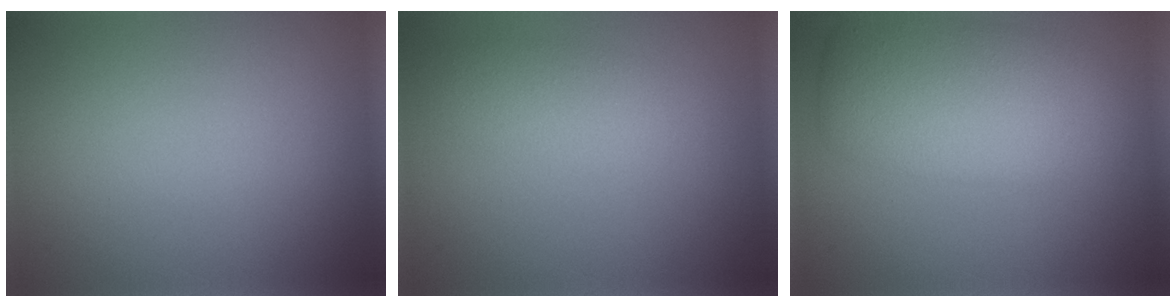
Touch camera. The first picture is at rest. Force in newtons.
{"total": 2.9, "press": 2.9, "slide": 0.1}
{"total": 7.5, "press": 7.5, "slide": 0.2}